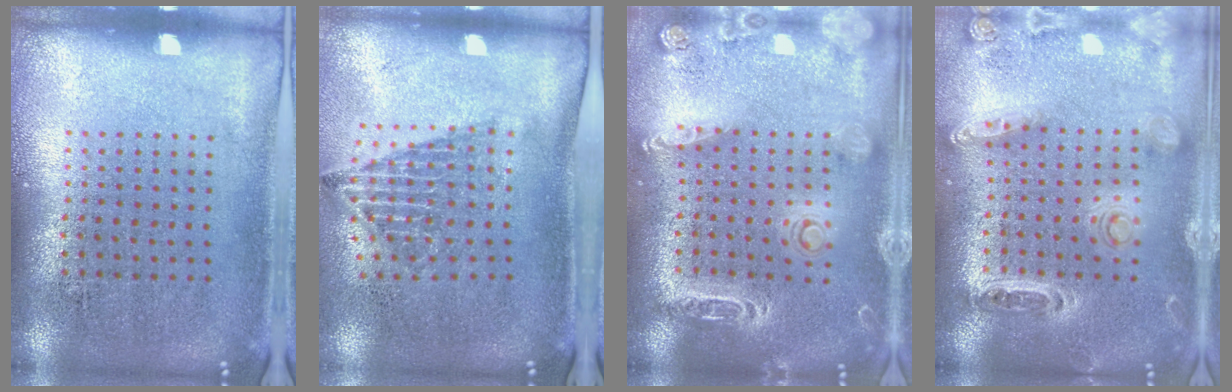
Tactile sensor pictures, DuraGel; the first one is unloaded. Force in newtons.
{"total": 1.6, "press": 1.2, "slide": 1.0}
{"total": 2.0, "press": 1.9, "slide": 0.6}
{"total": 1.2, "press": 1.2, "slide": 0.3}